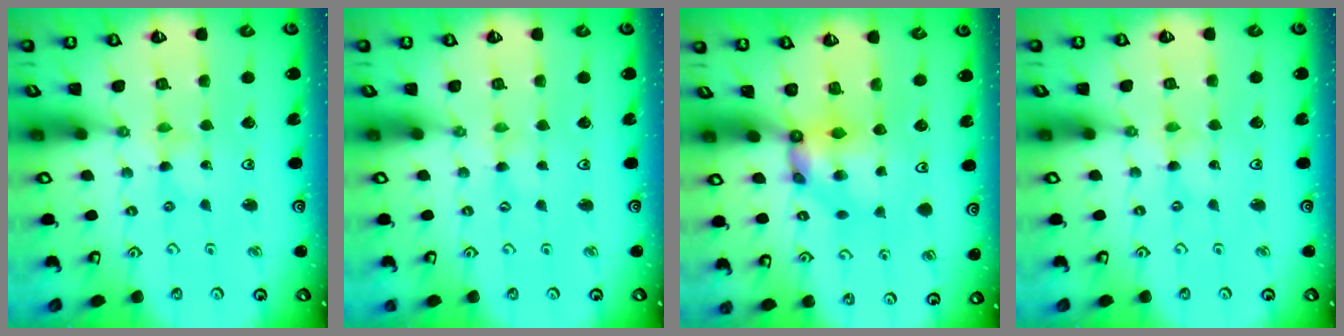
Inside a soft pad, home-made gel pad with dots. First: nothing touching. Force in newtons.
{"total": 0.0}
{"total": 7.0, "press": 7.0, "slide": 0.7}
{"total": 0.0}